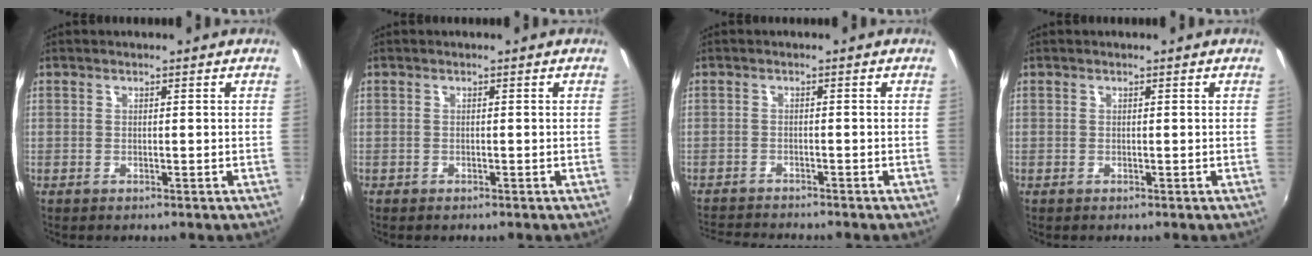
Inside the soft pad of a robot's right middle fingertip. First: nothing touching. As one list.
[{"total": 0.5, "force": [-0.5, 0.2, 0.1], "torque": [-0.004, -0.001, -0.008]}, {"total": 6.3, "force": [-6.0, 0.4, 1.6], "torque": [-0.049, -0.015, -0.103]}, {"total": 0.0}]